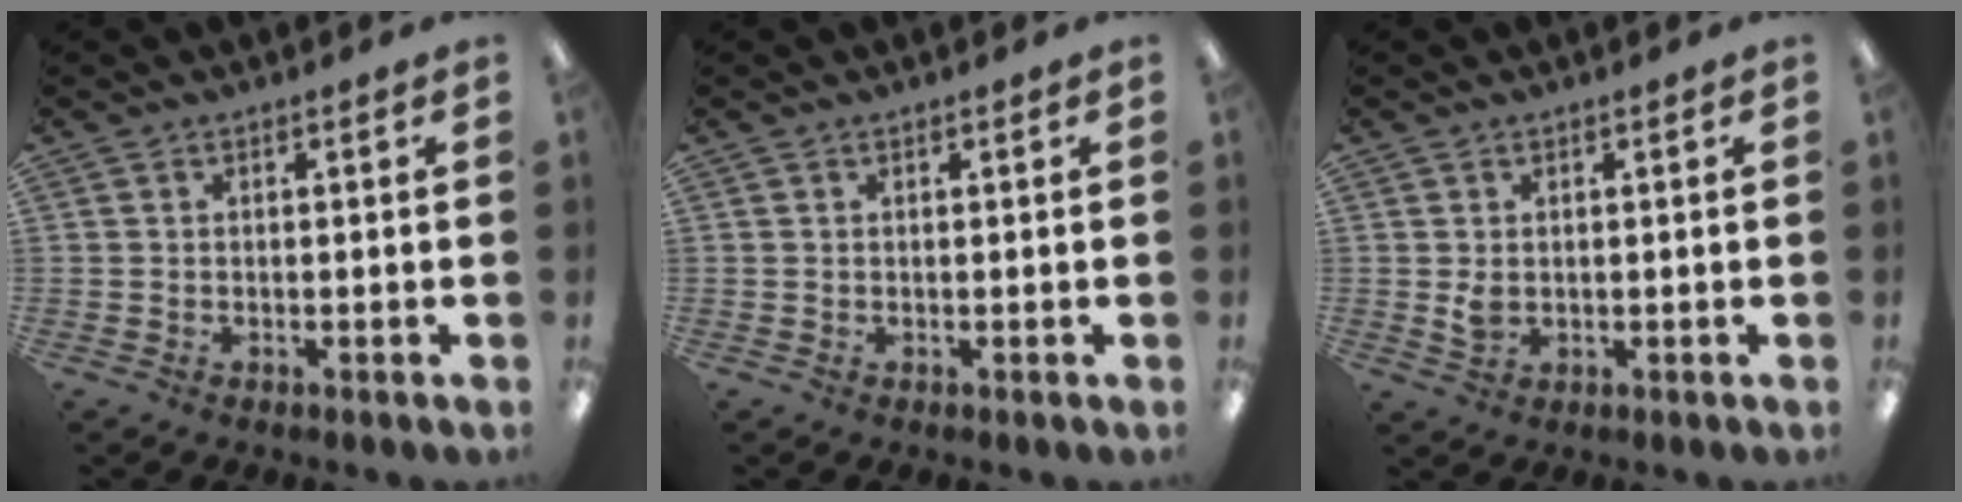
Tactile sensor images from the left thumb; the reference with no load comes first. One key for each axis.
{"total": 0.6, "fx": 0.4, "fy": 0.1, "fz": 0.4, "tx": -0.009, "ty": 0.002, "tz": 0.006}
{"total": 2.8, "fx": 0.5, "fy": 2.0, "fz": 1.9, "tx": -0.037, "ty": -0.001, "tz": 0.004}